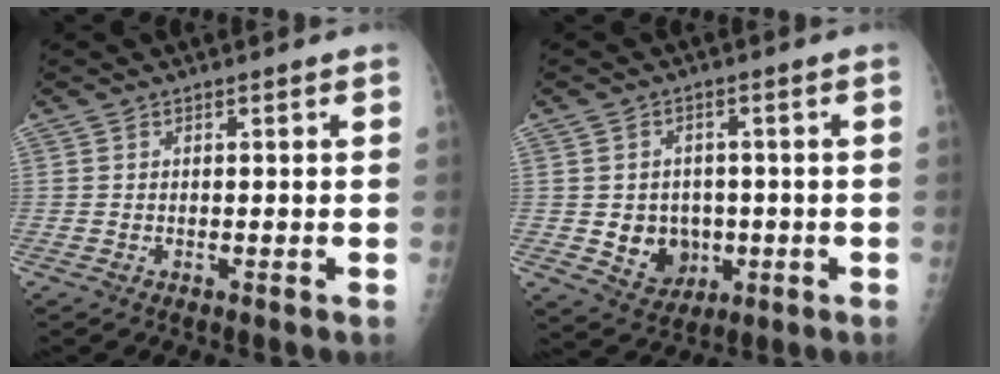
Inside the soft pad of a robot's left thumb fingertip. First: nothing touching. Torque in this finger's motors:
{"motor_torque": [-0.34, 0.36, 0.30, 0.26, 0.00]}